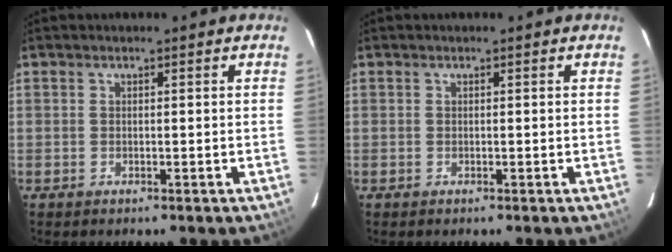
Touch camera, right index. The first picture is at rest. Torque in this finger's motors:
{"motor_torque": [0.00, 0.00, 0.00, 0.00]}